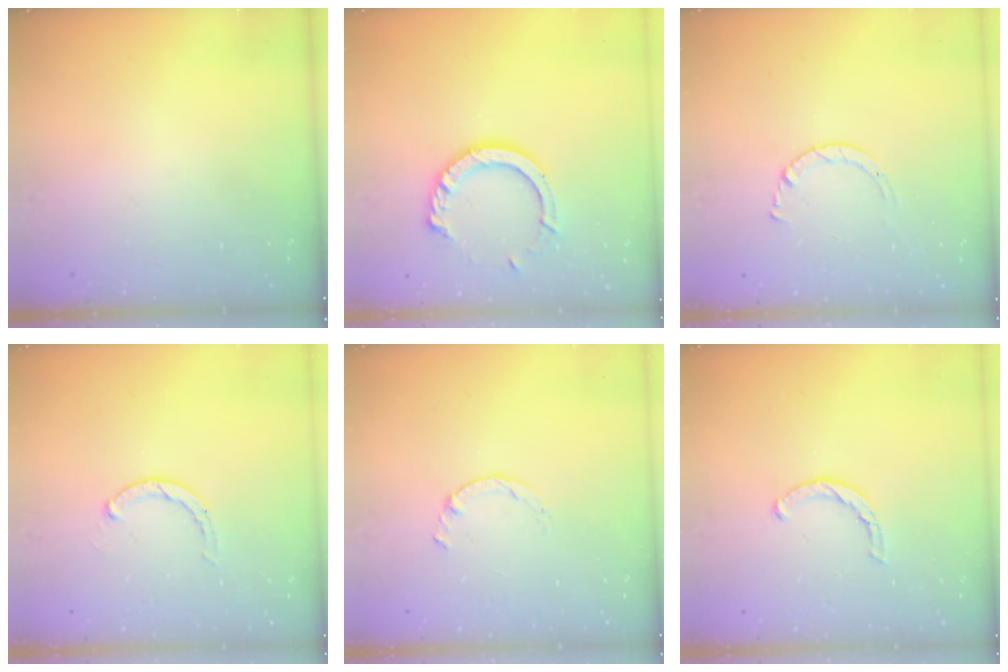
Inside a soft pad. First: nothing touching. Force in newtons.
{"total": 11.2, "press": 11.2, "slide": 1.0}
{"total": 1.7, "press": 1.7, "slide": 0.2}
{"total": 2.3, "press": 2.3, "slide": 0.3}
{"total": 0.0}
{"total": 3.6, "press": 3.5, "slide": 0.8}